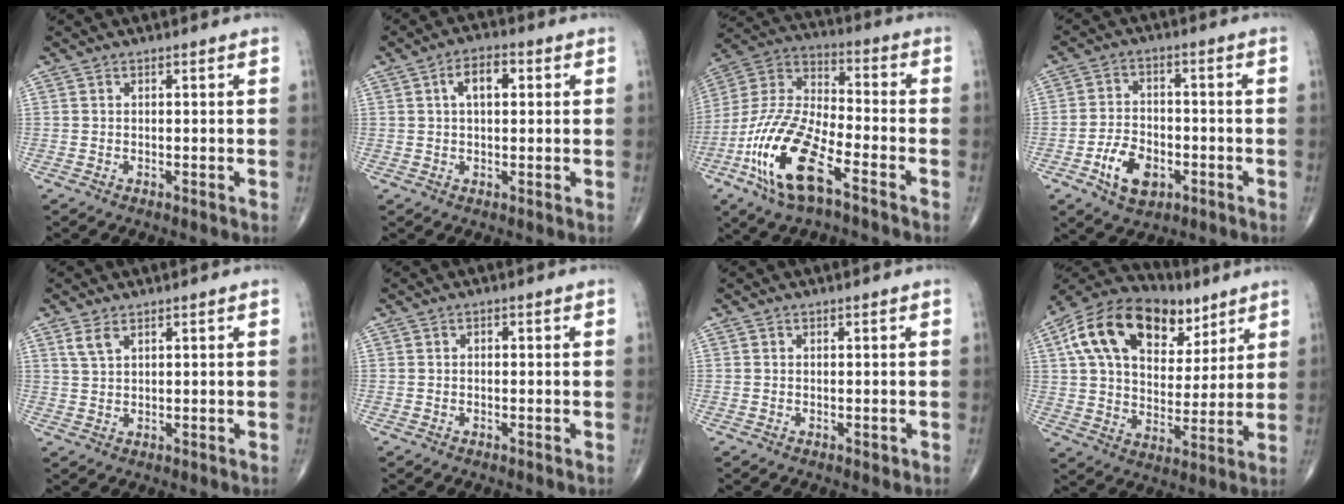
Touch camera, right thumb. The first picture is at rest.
{"total": 5.4, "force": [1.3, 2.9, 4.3], "torque": [-0.067, 0.012, 0.016]}
{"total": 18.5, "force": [-8.9, 6.7, 14.8], "torque": [-0.312, 0.037, -0.172]}
{"total": 9.4, "force": [-3.9, 5.7, 6.3], "torque": [-0.100, 0.017, -0.070]}
{"total": 2.7, "force": [1.7, 1.2, 1.7], "torque": [-0.038, -0.001, 0.042]}
{"total": 0.5, "force": [0.0, 0.4, 0.3], "torque": [-0.001, 0.002, -0.006]}
{"total": 0.6, "force": [0.0, 0.5, 0.4], "torque": [-0.003, -0.001, 0.000]}
{"total": 22.8, "force": [10.6, 14.0, 14.6], "torque": [-0.232, 0.000, 0.176]}